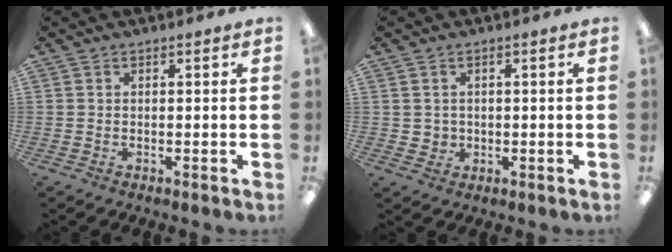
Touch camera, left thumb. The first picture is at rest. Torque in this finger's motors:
{"motor_torque": [-0.06, 0.04, 0.02, -0.04, 0.00]}